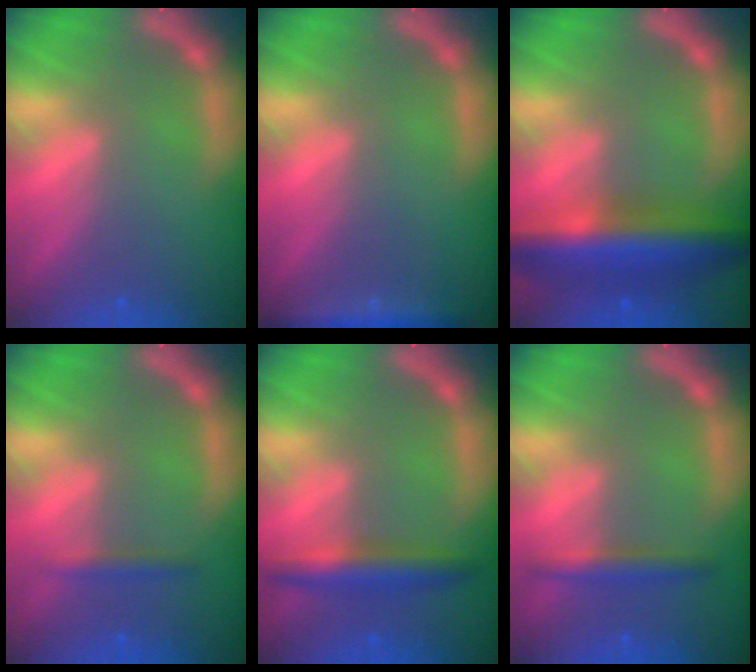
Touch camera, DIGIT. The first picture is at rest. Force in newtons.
{"total": 3.0}
{"total": 9.0}
{"total": 1.4}
{"total": 4.0}
{"total": 2.4}